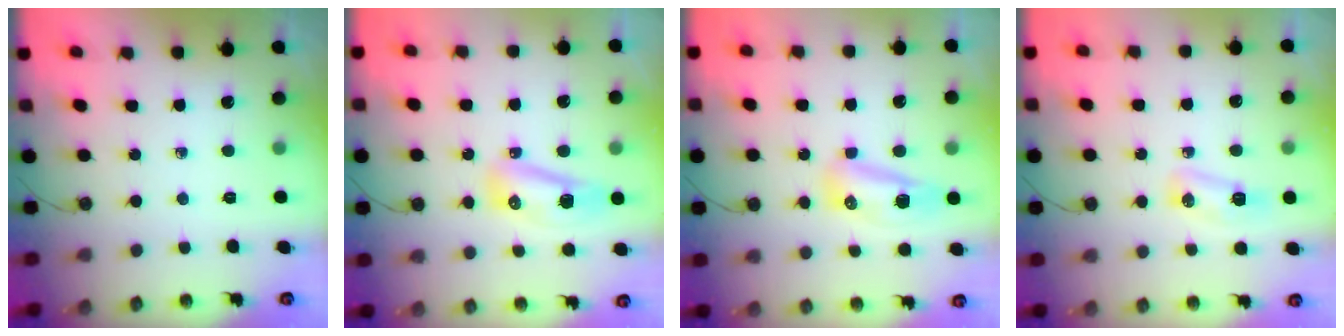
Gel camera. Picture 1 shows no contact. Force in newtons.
{"total": 8.1, "press": 8.0, "slide": 1.6}
{"total": 8.4, "press": 8.2, "slide": 2.0}
{"total": 5.5, "press": 5.5, "slide": 0.5}